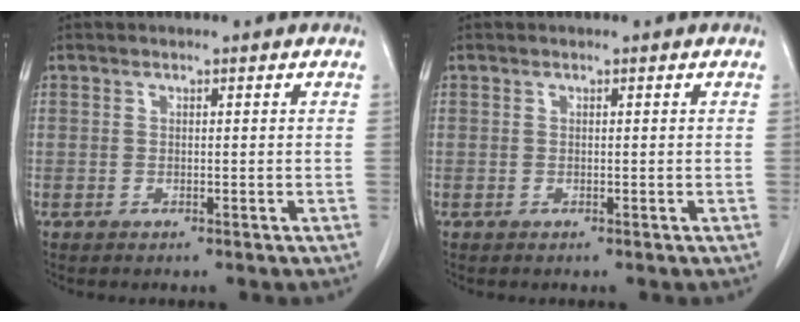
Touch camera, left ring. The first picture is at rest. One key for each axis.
{"total": 0.0}